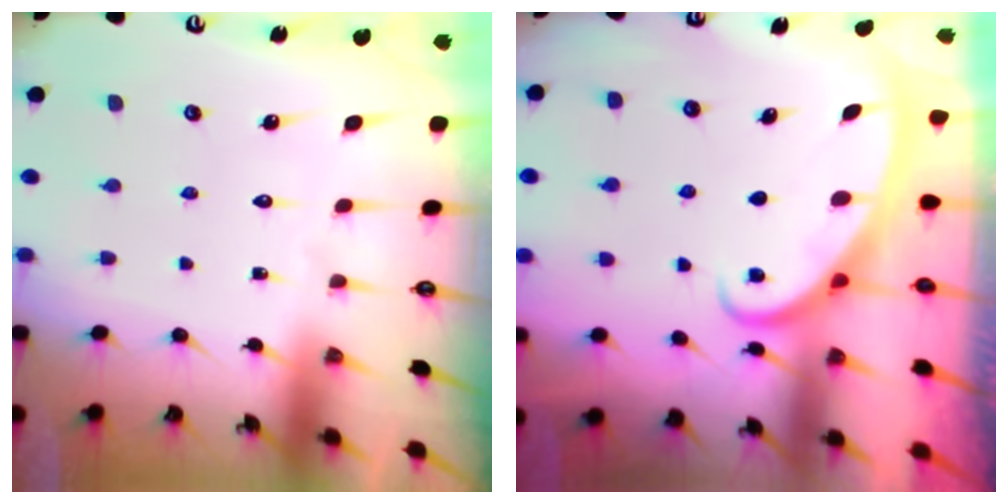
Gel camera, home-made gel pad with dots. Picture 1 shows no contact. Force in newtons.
{"total": 2.7, "press": 2.6, "slide": 0.4}